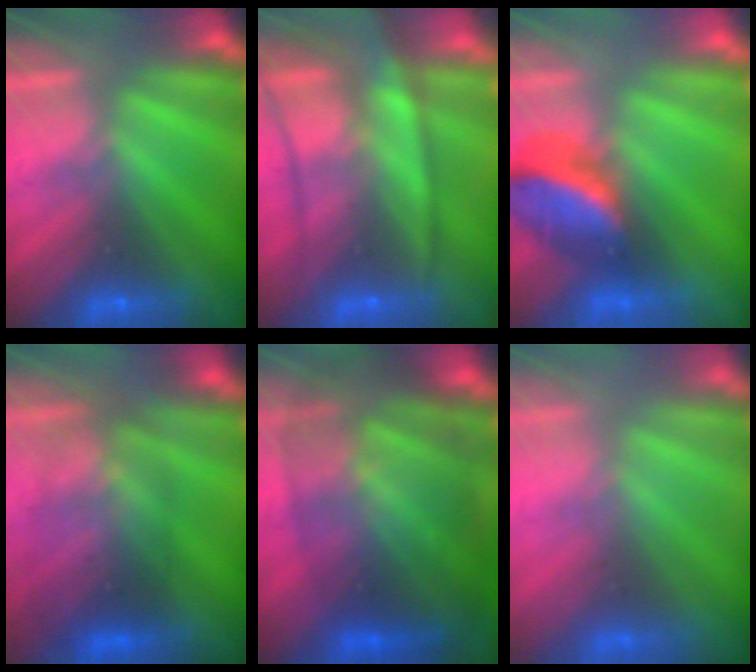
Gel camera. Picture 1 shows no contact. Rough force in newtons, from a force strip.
{"total": 7.6}
{"total": 2.5}
{"total": 2.8}
{"total": 10.3}
{"total": 2.8}